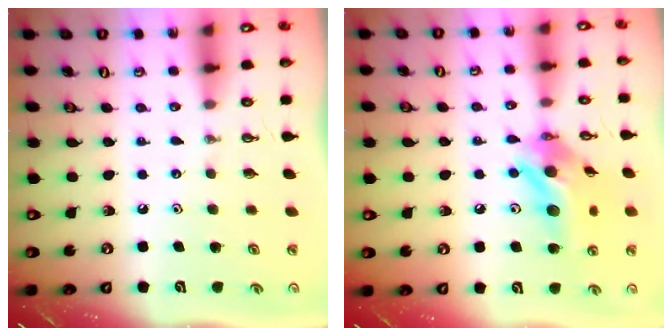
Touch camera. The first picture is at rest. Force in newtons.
{"total": 14.4, "press": 14.0, "slide": 3.2}